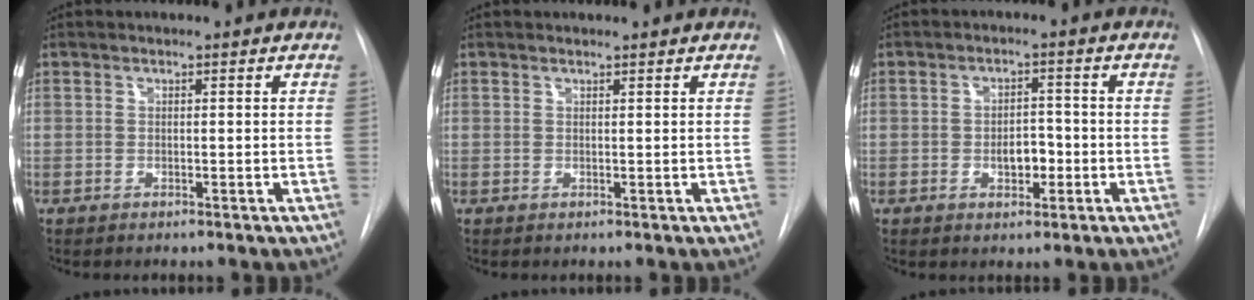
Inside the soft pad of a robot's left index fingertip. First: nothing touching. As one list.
[{"total": 1.2, "force": [1.2, 0.0, 0.1], "torque": [-0.008, 0.005, 0.015]}, {"total": 3.7, "force": [-1.3, 2.1, 2.8], "torque": [-0.036, 0.001, -0.017]}]